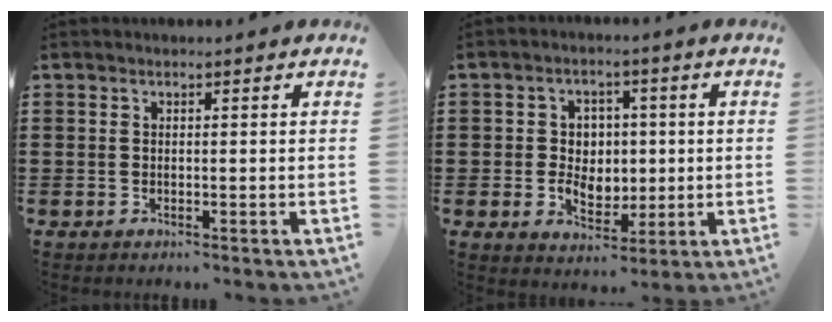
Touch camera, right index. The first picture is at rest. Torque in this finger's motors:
{"motor_torque": [2.14, 0.00, 0.21, 0.06]}